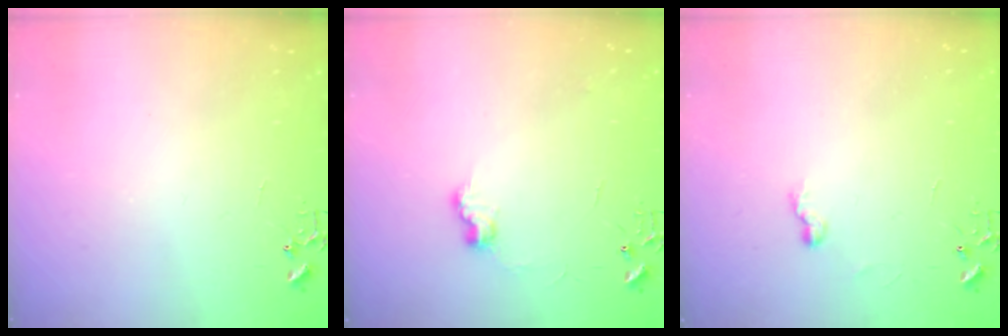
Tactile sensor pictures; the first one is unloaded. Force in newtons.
{"total": 7.6, "press": 7.5, "slide": 0.4}
{"total": 4.6, "press": 4.6, "slide": 0.6}